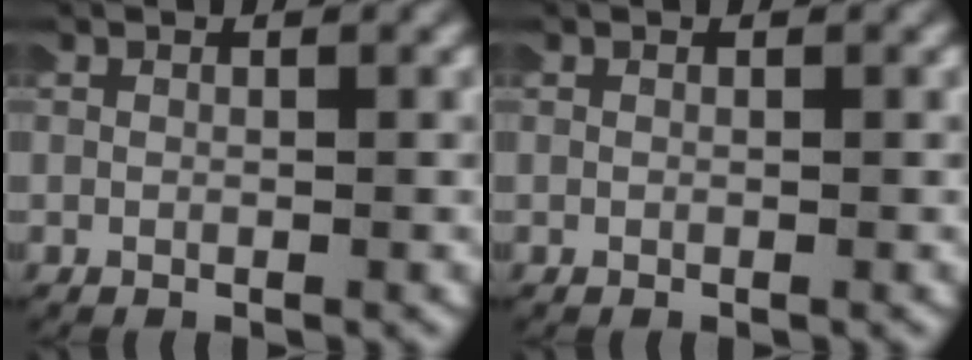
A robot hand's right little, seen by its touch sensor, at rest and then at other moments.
{"total": 0.0}